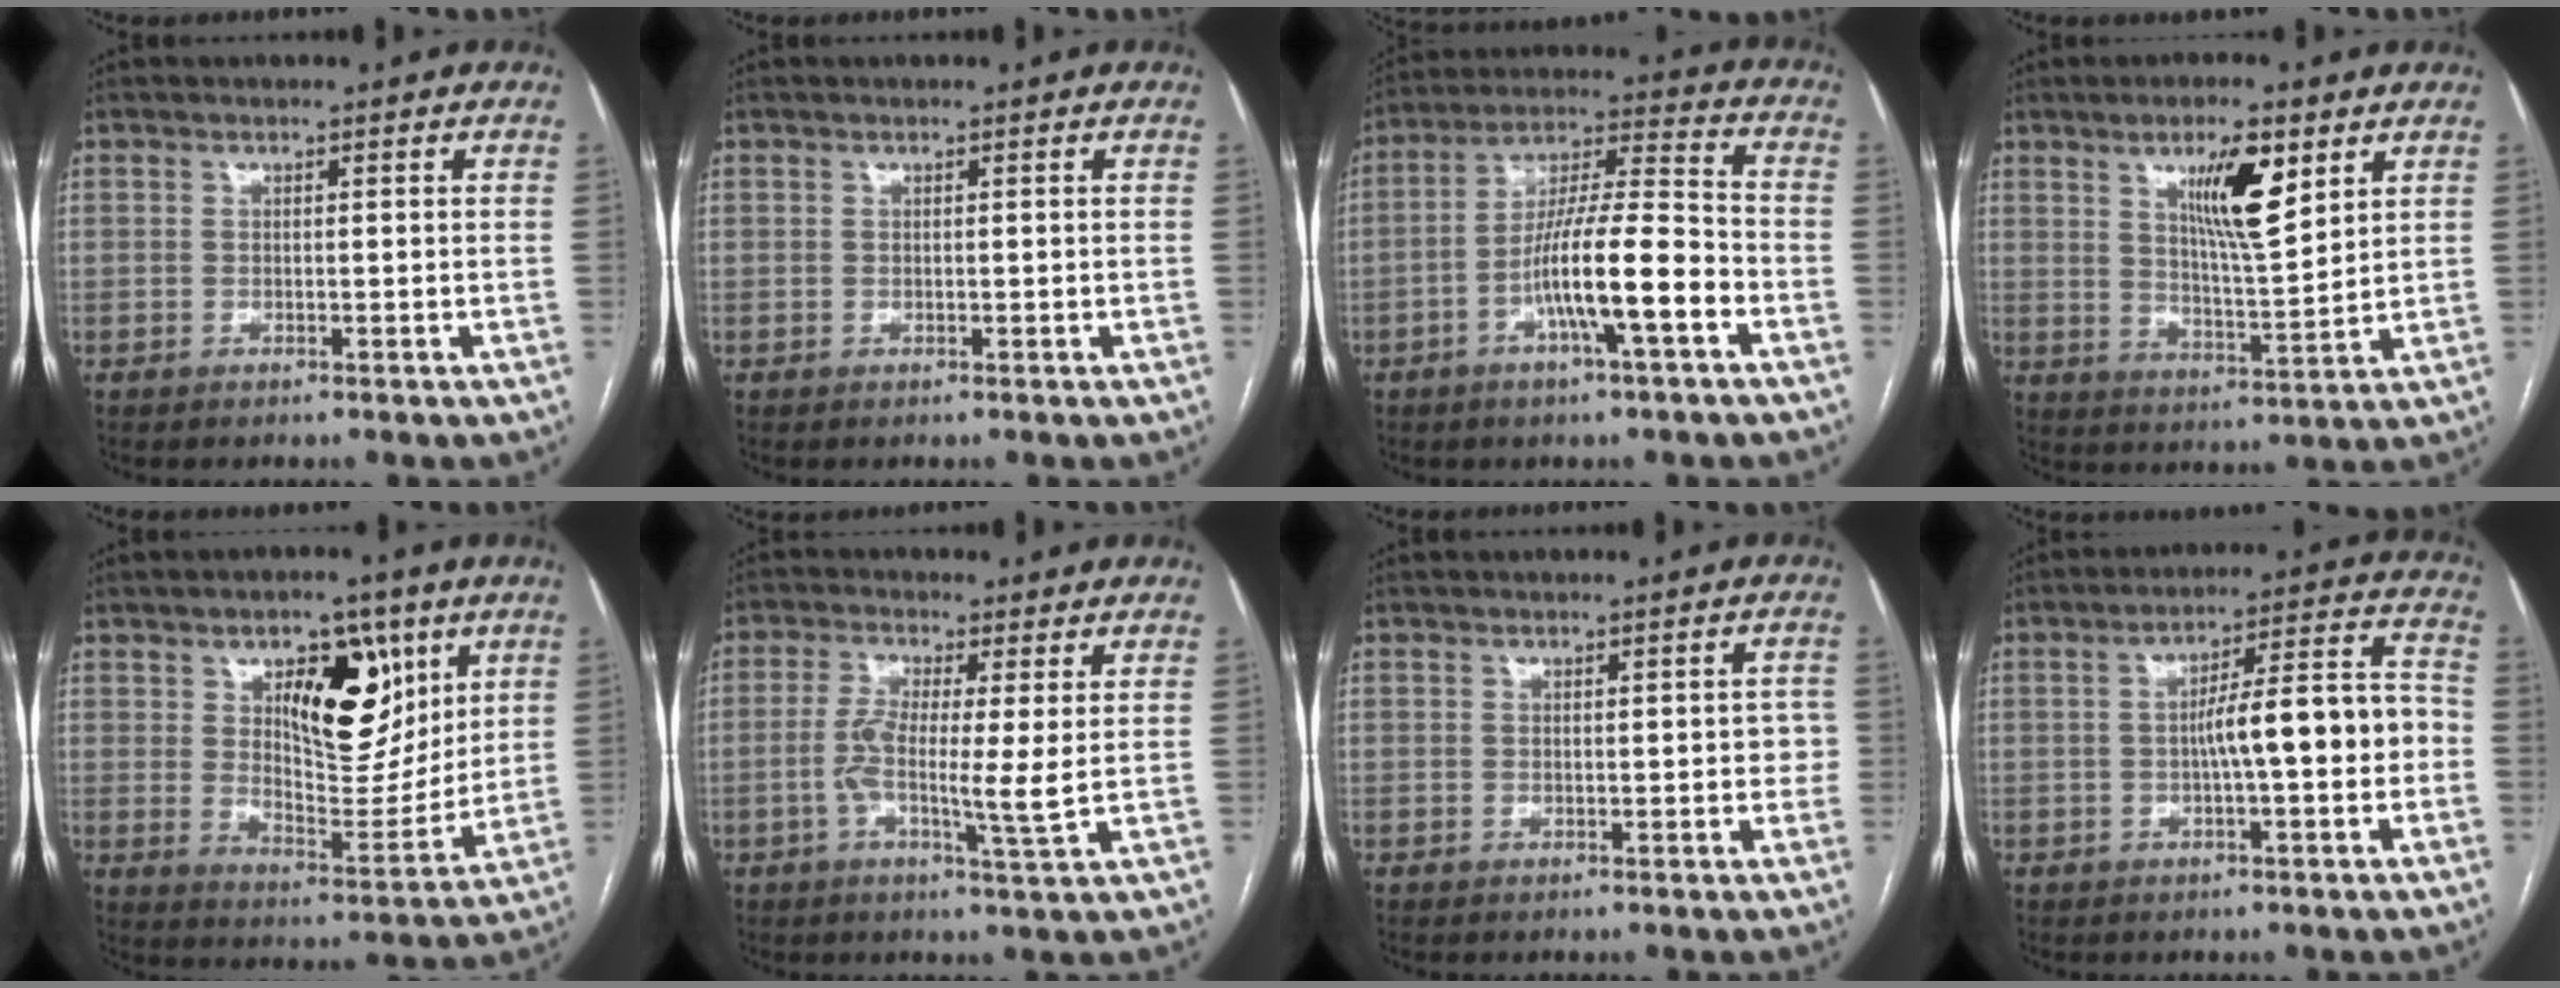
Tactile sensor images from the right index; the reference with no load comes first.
{"total": 0.0}
{"total": 13.1, "force": [-5.0, 1.1, 12.1], "torque": [-0.218, 0.009, -0.086]}
{"total": 9.7, "force": [4.7, 1.6, 8.4], "torque": [-0.145, -0.006, 0.082]}
{"total": 13.3, "force": [5.8, 6.0, 10.3], "torque": [-0.150, 0.002, 0.100]}
{"total": 6.6, "force": [-0.3, 0.0, 6.6], "torque": [-0.131, -0.009, -0.013]}
{"total": 1.9, "force": [0.0, 1.1, 1.6], "torque": [-0.011, 0.015, 0.001]}
{"total": 9.7, "force": [-1.7, 1.6, 9.4], "torque": [-0.140, 0.037, -0.026]}